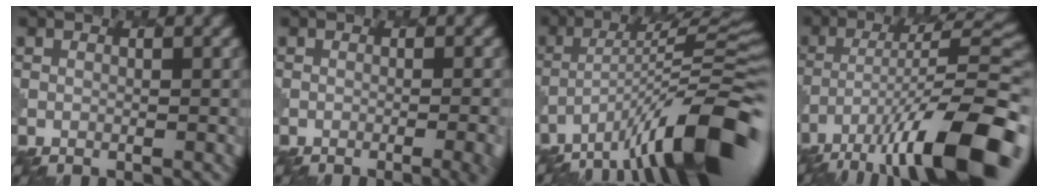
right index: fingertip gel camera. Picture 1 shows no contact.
{"total": 4.3, "force": [-1.7, 1.8, 3.5], "torque": [-0.011, 0.010, -0.020]}
{"total": 11.7, "force": [-7.4, 2.2, 8.8], "torque": [-0.141, 0.009, -0.127]}
{"total": 13.9, "force": [-8.7, 3.8, 10.2], "torque": [-0.173, -0.001, -0.151]}